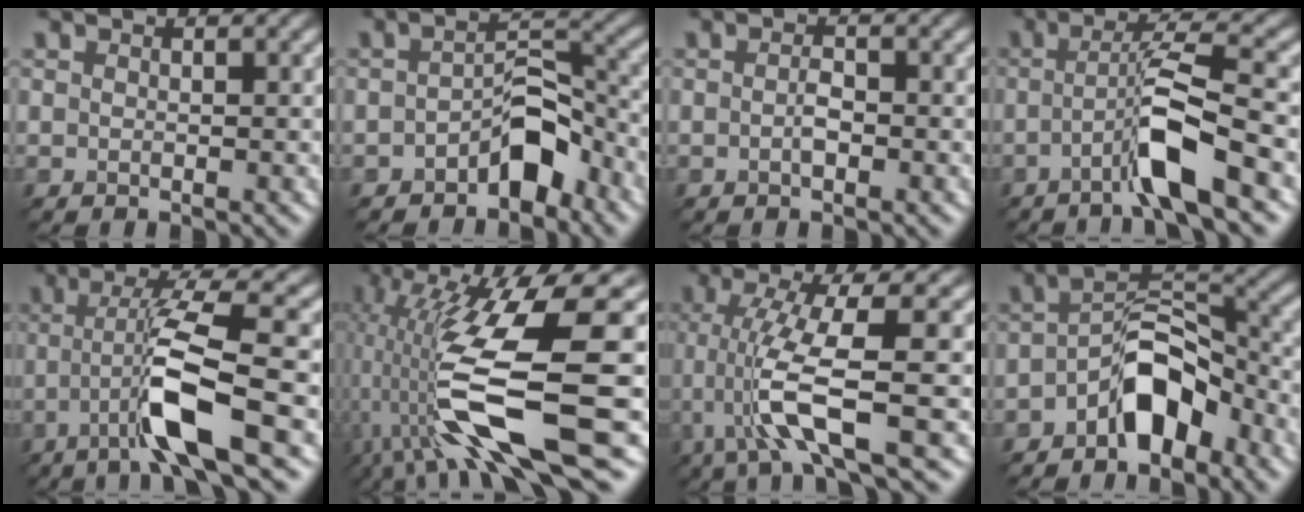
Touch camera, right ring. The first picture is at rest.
{"total": 4.0, "force": [-3.0, 1.2, 2.3], "torque": [-0.038, 0.022, -0.041]}
{"total": 0.6, "force": [-0.4, -0.4, 0.3], "torque": [-0.017, 0.007, 0.003]}
{"total": 5.0, "force": [-2.7, -0.4, 4.2], "torque": [-0.082, 0.023, -0.044]}
{"total": 6.4, "force": [-2.6, 0.0, 5.8], "torque": [-0.120, 0.019, -0.037]}
{"total": 12.5, "force": [-1.1, 2.6, 12.2], "torque": [-0.237, 0.000, 0.003]}
{"total": 6.9, "force": [-1.5, 0.5, 6.7], "torque": [-0.138, 0.009, -0.015]}
{"total": 5.6, "force": [-4.0, 2.1, 3.4], "torque": [-0.059, 0.020, -0.066]}